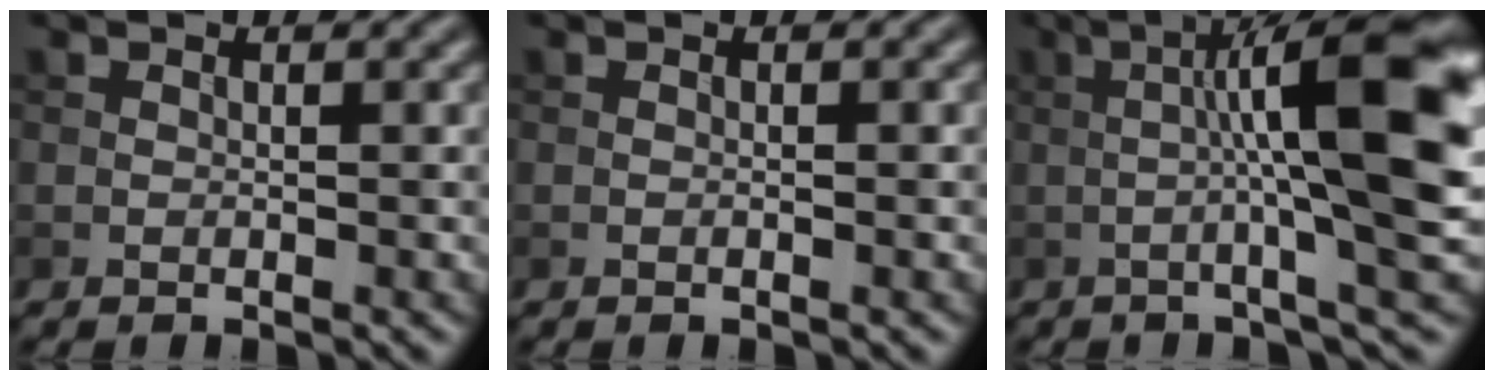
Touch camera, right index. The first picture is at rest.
{"total": 0.6, "force": [-0.1, 0.1, 0.5], "torque": [-0.009, -0.001, -0.003]}
{"total": 13.1, "force": [1.1, 2.0, 12.9], "torque": [-0.169, 0.020, 0.019]}